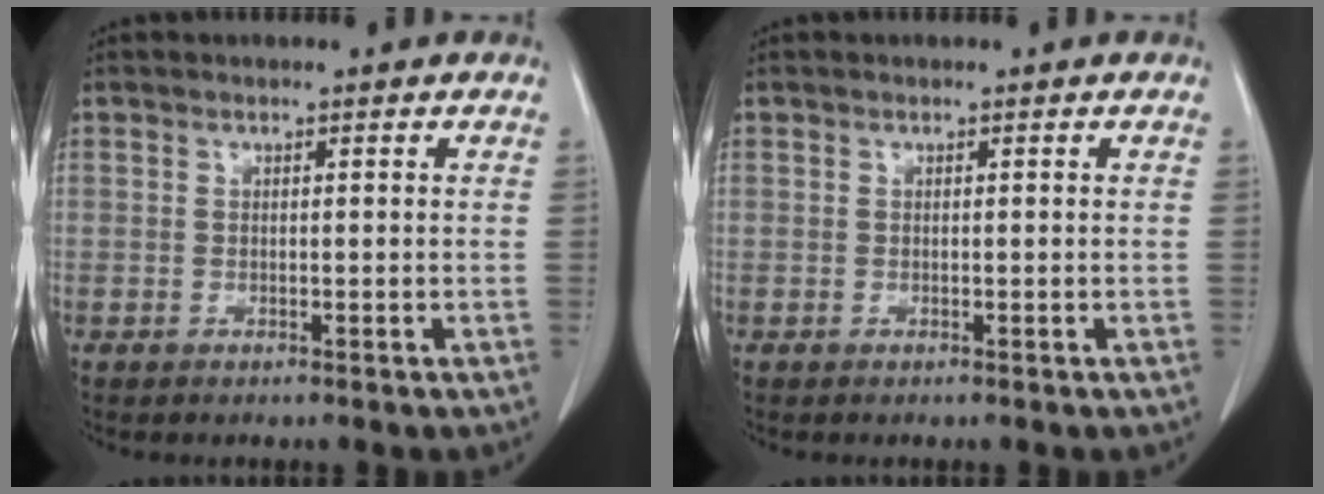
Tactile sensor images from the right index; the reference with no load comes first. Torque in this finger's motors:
{"motor_torque": [0.00, 0.00, 0.00, 0.01]}